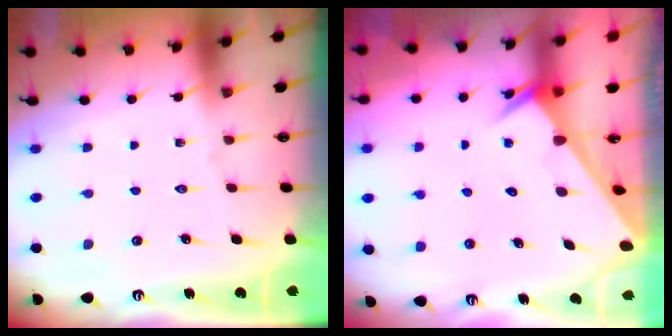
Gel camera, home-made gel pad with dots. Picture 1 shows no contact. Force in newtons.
{"total": 2.5, "press": 2.5, "slide": 0.1}